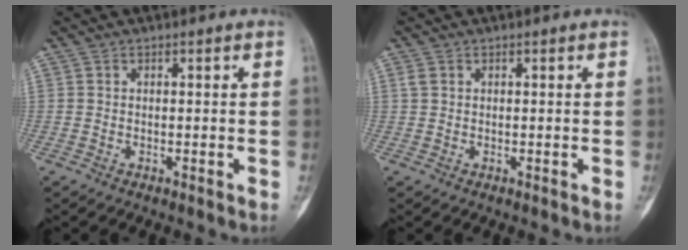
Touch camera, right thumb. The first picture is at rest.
{"total": 1.2, "force": [0.4, 0.8, 0.7], "torque": [-0.016, 0.006, 0.011]}